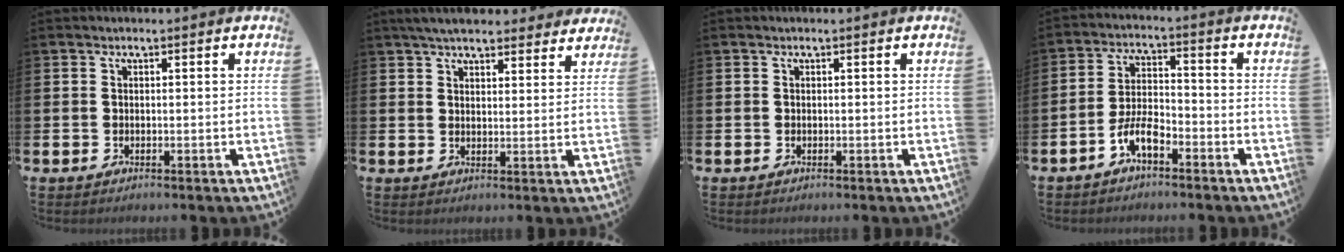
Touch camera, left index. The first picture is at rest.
{"total": 5.2, "force": [4.9, 1.2, 1.5], "torque": [-0.038, -0.016, 0.089]}
{"total": 0.0}
{"total": 5.2, "force": [-3.3, 1.8, 3.6], "torque": [-0.072, 0.011, -0.065]}